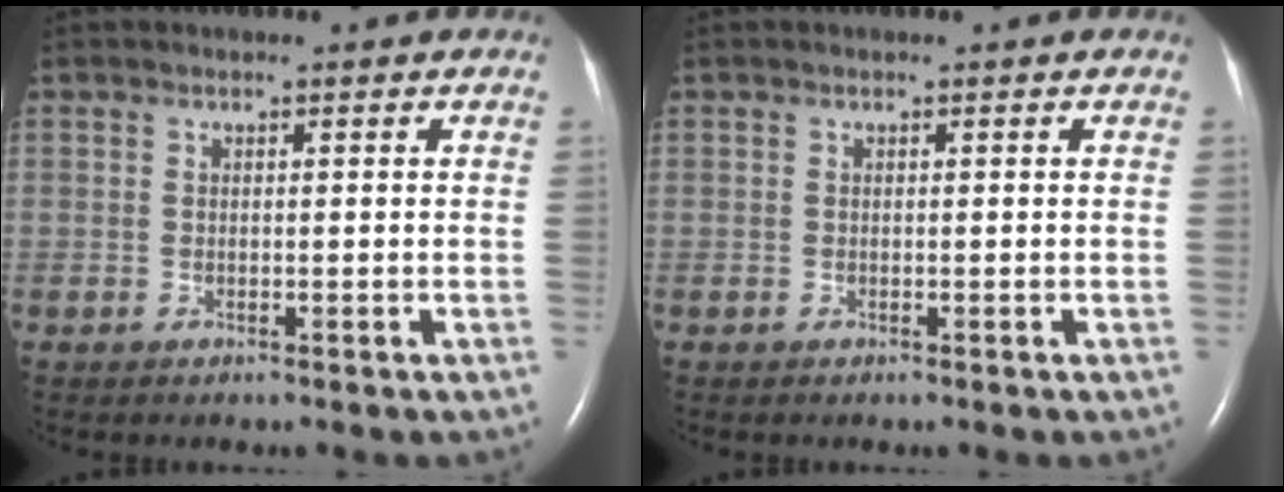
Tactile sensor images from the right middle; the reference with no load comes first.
{"total": 0.0}